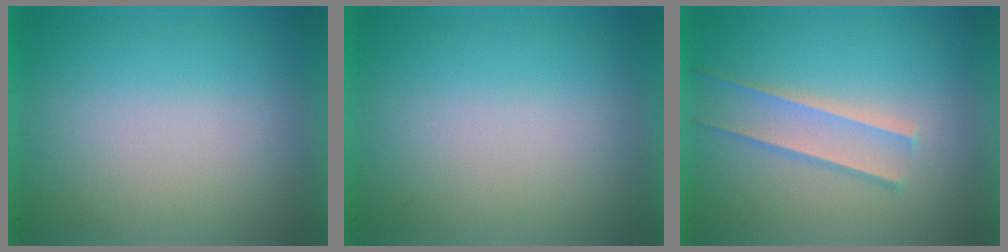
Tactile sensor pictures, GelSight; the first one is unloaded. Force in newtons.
{"total": 0.0}
{"total": 1.6}